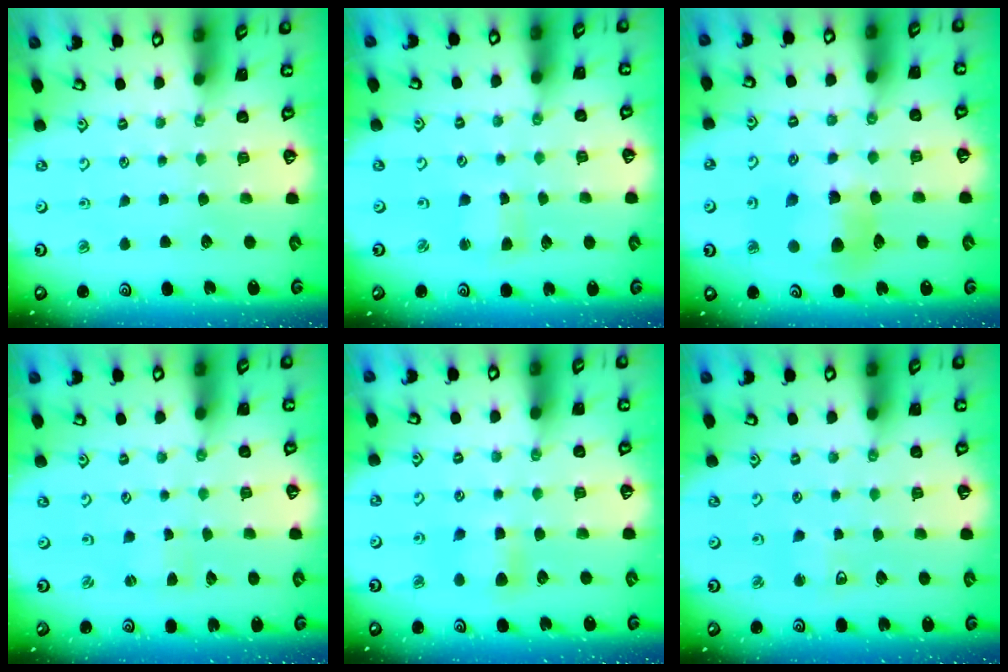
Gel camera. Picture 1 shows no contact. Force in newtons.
{"total": 2.3, "press": 2.3, "slide": 0.4}
{"total": 9.8, "press": 9.8, "slide": 1.0}
{"total": 1.3, "press": 1.3, "slide": 0.2}
{"total": 5.5, "press": 5.5, "slide": 0.7}
{"total": 4.2, "press": 4.1, "slide": 0.7}